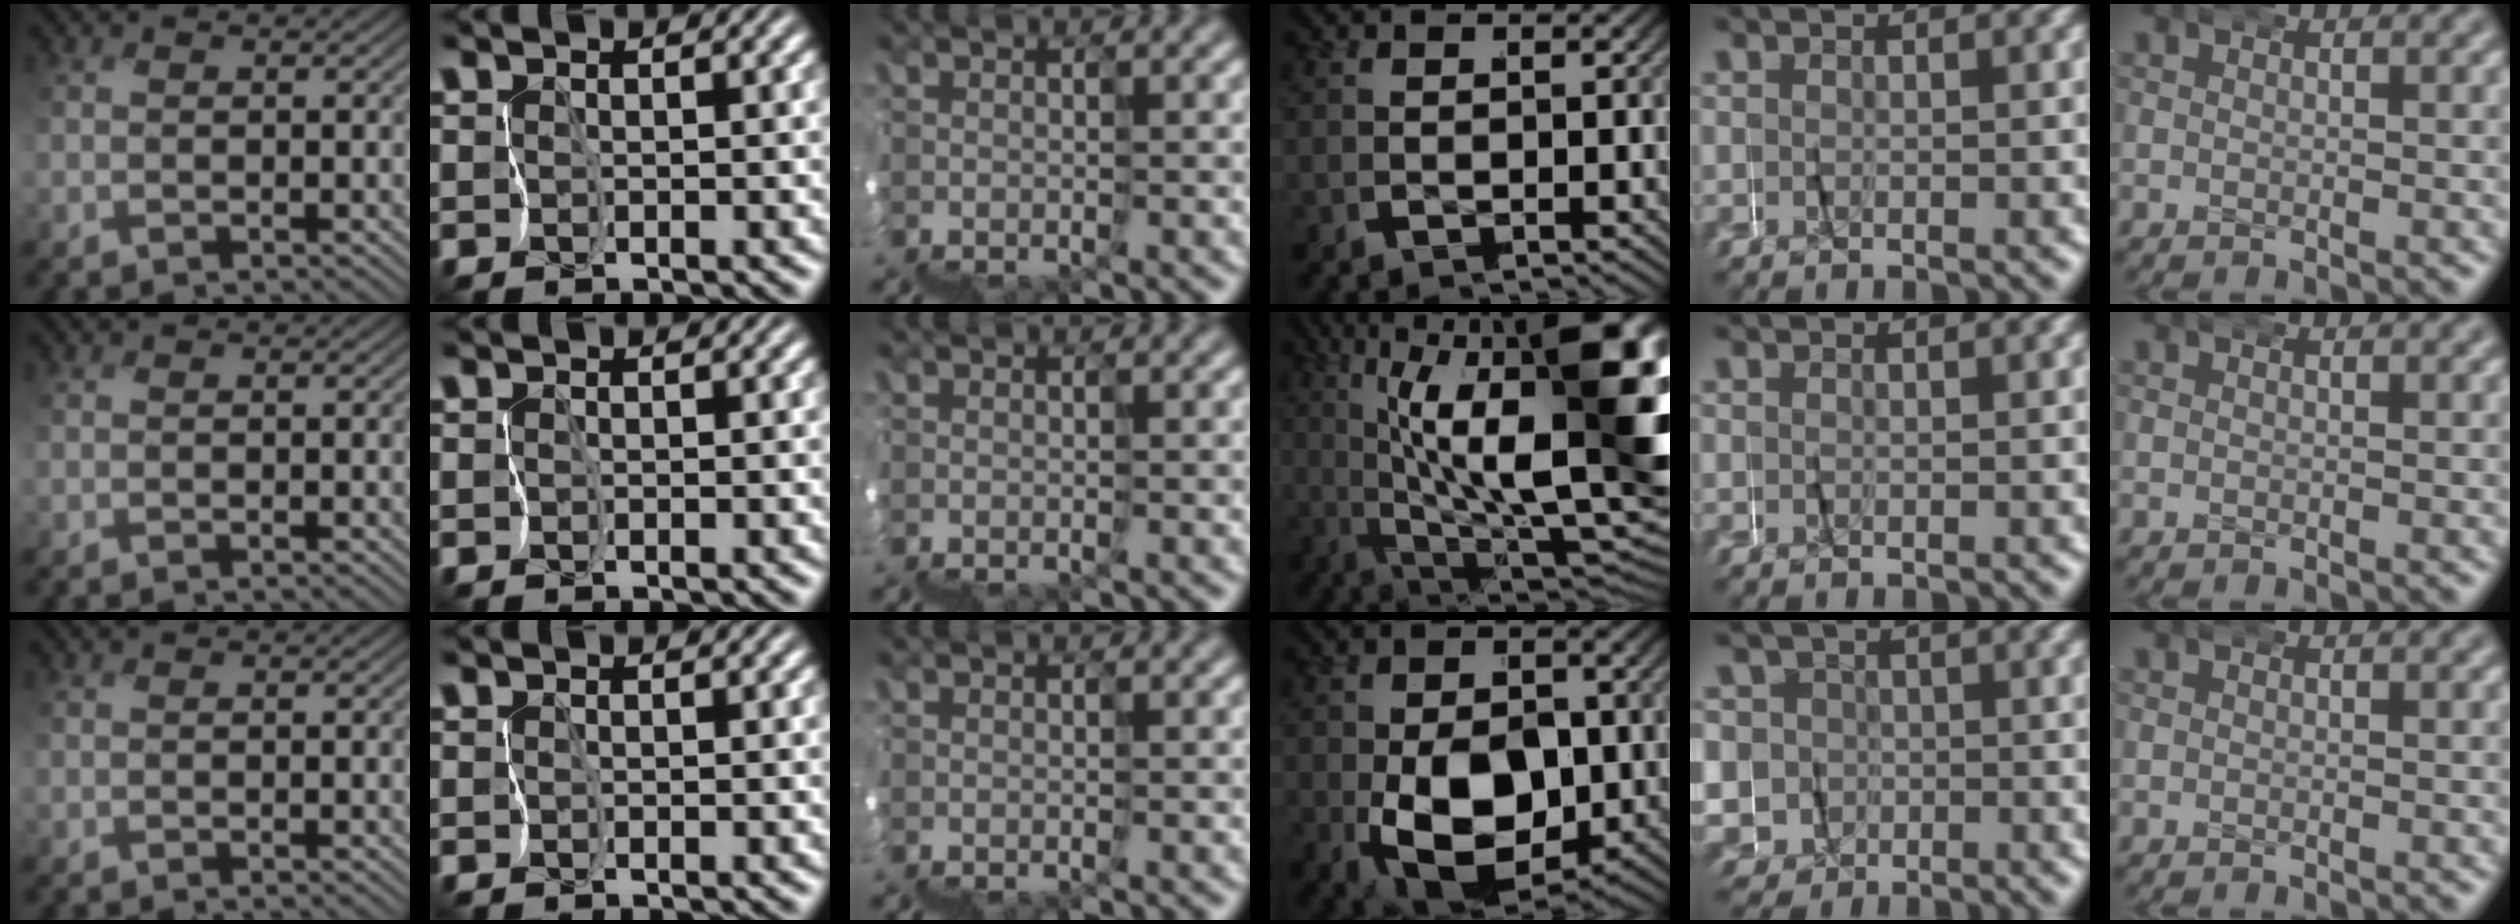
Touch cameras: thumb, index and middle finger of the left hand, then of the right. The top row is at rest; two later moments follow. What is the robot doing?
{"motion": "wrap", "object": "felt sheet"}